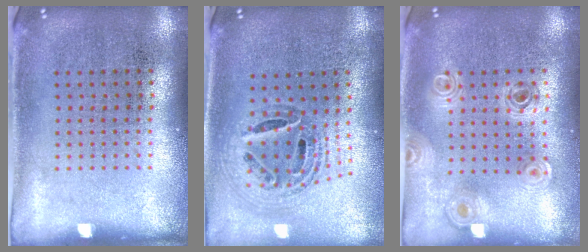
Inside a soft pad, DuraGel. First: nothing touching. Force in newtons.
{"total": 1.2, "press": 1.1, "slide": 0.4}
{"total": 0.8, "press": 0.8, "slide": 0.1}